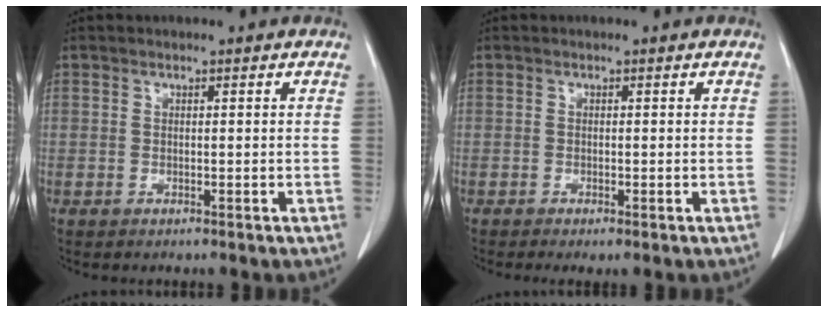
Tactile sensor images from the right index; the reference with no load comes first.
{"total": 1.5, "force": [-0.8, 0.3, 1.2], "torque": [-0.019, -0.005, -0.011]}